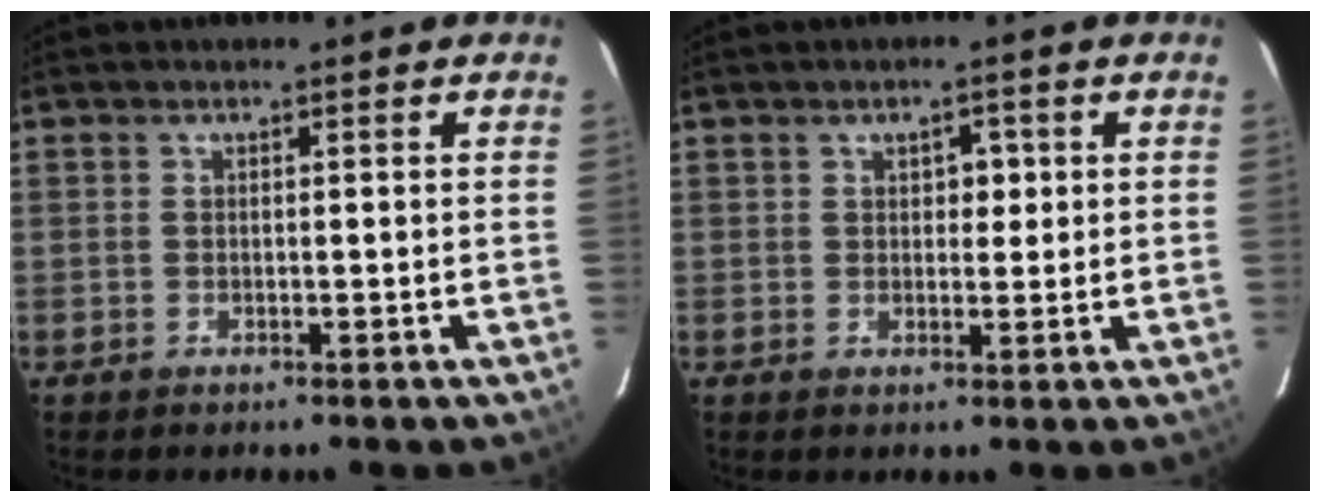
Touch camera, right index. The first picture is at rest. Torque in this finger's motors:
{"motor_torque": [0.02, -0.04, 0.03, 0.00]}